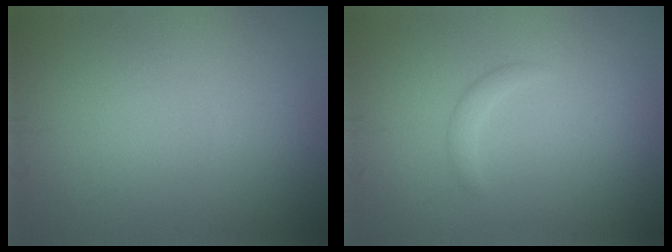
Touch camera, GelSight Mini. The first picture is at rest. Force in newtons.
{"total": 0.9, "press": 0.9, "slide": 0.0}